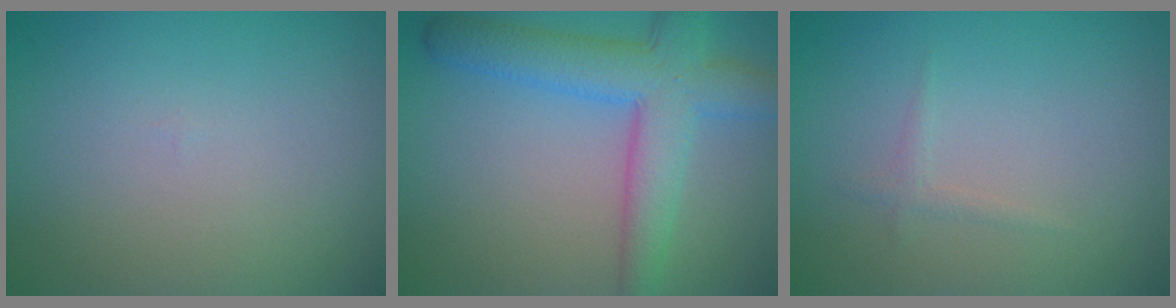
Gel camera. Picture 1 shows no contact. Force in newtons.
{"total": 6.3, "press": 6.3, "slide": 0.3}
{"total": 0.8, "press": 0.8, "slide": 0.0}